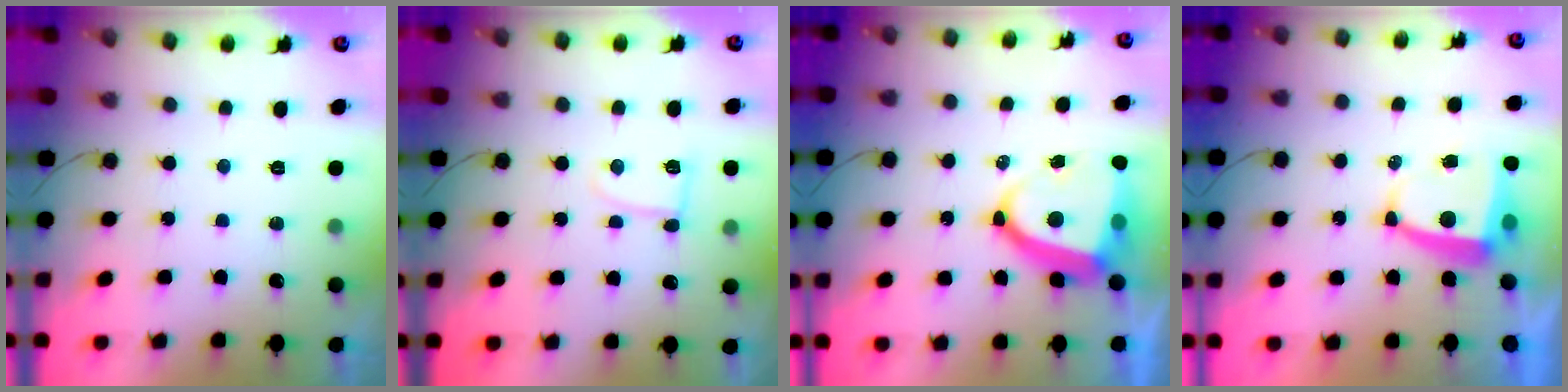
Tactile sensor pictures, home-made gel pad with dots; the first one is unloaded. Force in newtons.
{"total": 5.0, "press": 4.9, "slide": 0.6}
{"total": 14.3, "press": 14.2, "slide": 1.6}
{"total": 5.5, "press": 5.5, "slide": 0.9}